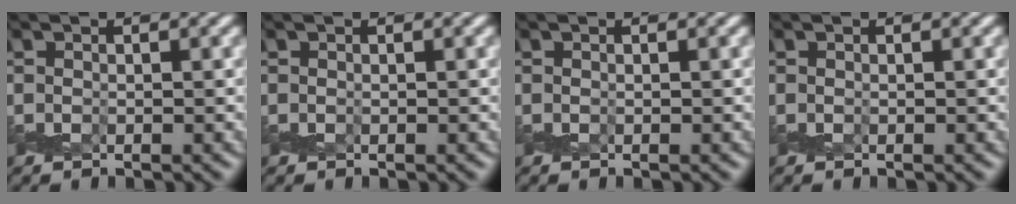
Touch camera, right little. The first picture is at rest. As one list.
[{"total": 0.0}, {"total": 0.0}, {"total": 0.0}]